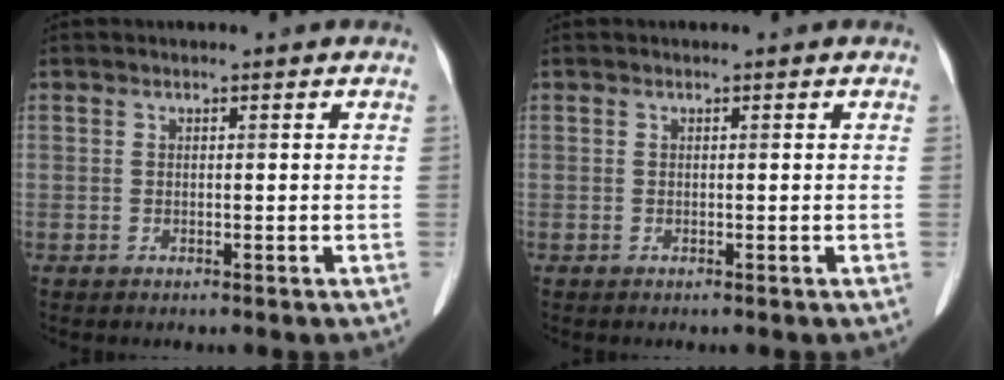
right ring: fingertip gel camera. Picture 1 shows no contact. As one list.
[{"total": 0.0}]